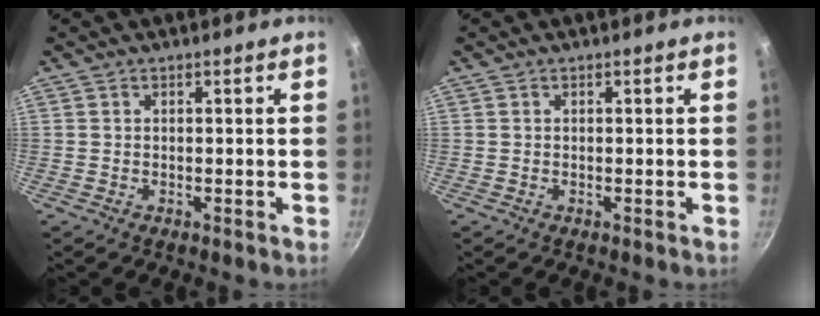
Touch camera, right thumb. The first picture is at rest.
{"total": 0.0}